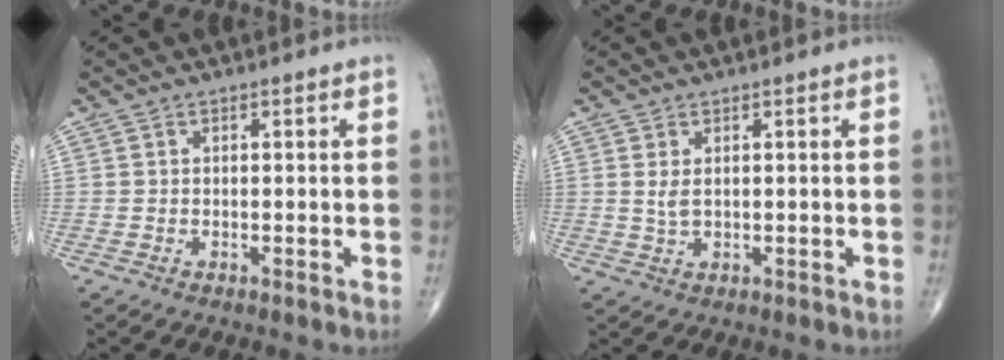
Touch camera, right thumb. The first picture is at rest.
{"total": 2.0, "force": [0.5, 1.0, 1.7], "torque": [-0.033, -0.003, 0.016]}